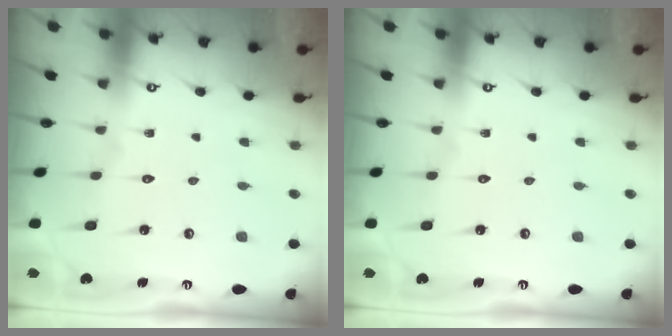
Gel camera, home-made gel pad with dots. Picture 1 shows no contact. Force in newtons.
{"total": 0.0}